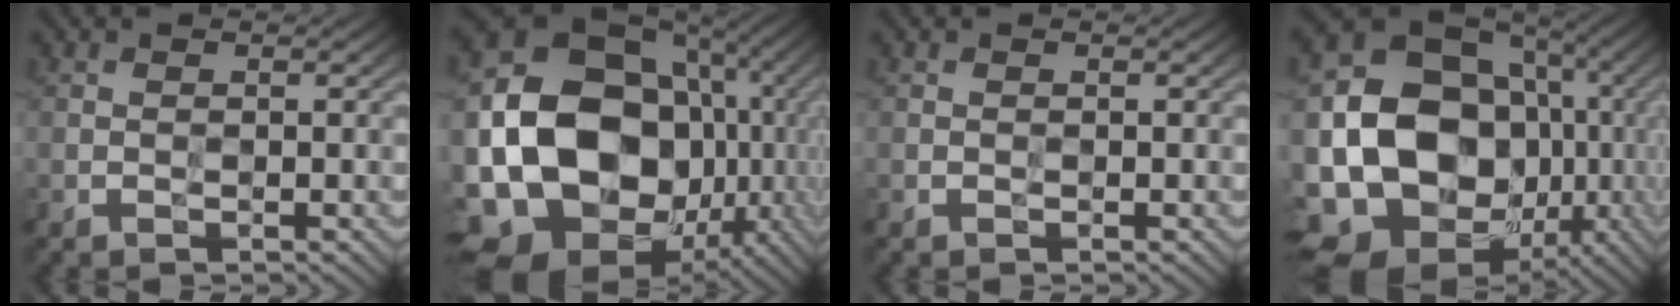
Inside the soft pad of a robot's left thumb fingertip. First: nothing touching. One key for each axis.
{"total": 22.4, "fx": -3.0, "fy": 17.8, "fz": 13.2, "tx": -0.293, "ty": -0.051, "tz": -0.034}
{"total": 0.0}
{"total": 20.9, "fx": -4.0, "fy": 17.2, "fz": 11.2, "tx": -0.240, "ty": -0.052, "tz": -0.065}